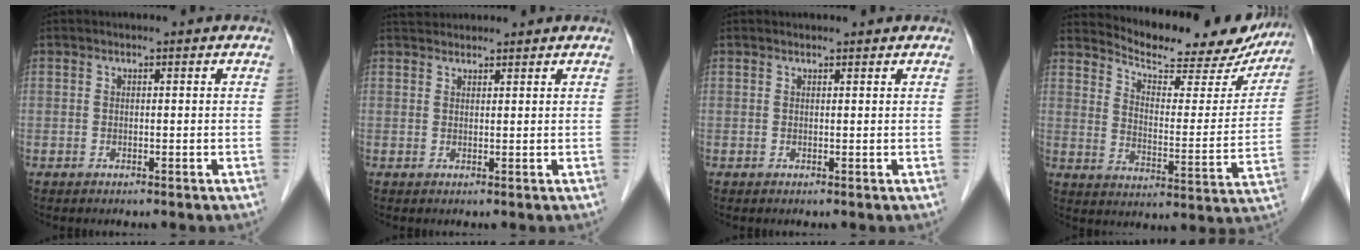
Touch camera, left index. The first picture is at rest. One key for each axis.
{"total": 3.1, "fx": 3.0, "fy": 0.6, "fz": 0.4, "tx": -0.008, "ty": 0.031, "tz": 0.052}
{"total": 1.8, "fx": 1.7, "fy": 0.4, "fz": 0.5, "tx": -0.012, "ty": 0.016, "tz": 0.021}
{"total": 20.5, "fx": 18.7, "fy": 4.7, "fz": 6.9, "tx": -0.090, "ty": -0.030, "tz": 0.242}